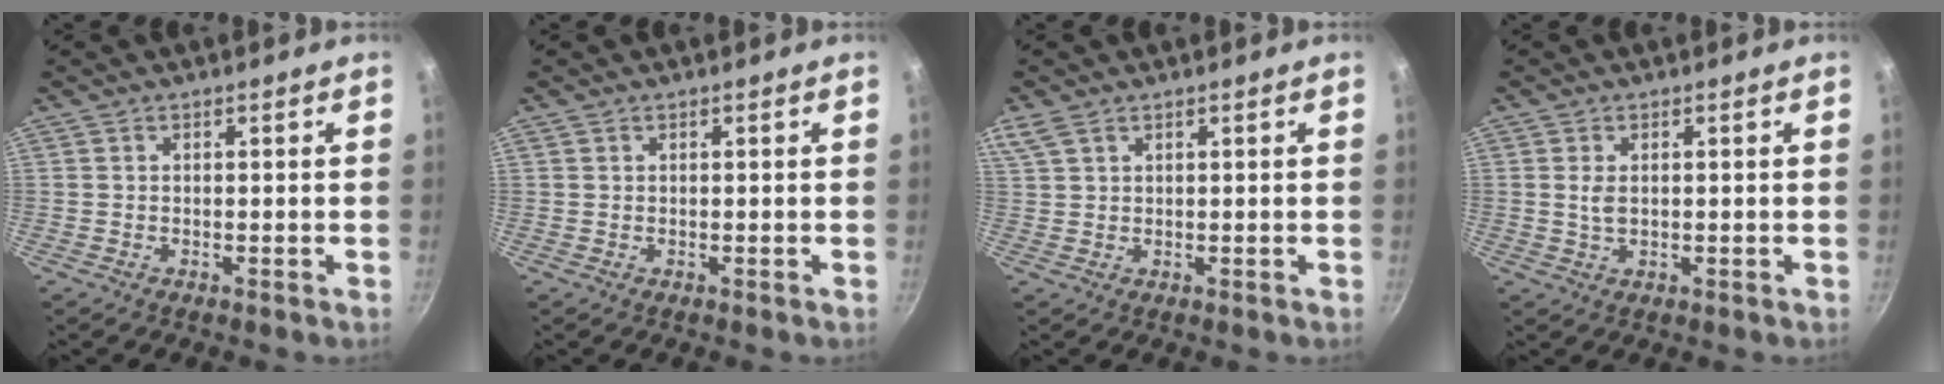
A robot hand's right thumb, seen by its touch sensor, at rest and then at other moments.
{"total": 0.0}
{"total": 3.3, "force": [2.2, 1.5, 1.9], "torque": [-0.044, 0.003, 0.049]}
{"total": 2.5, "force": [0.4, 1.5, 1.9], "torque": [-0.034, -0.003, 0.009]}